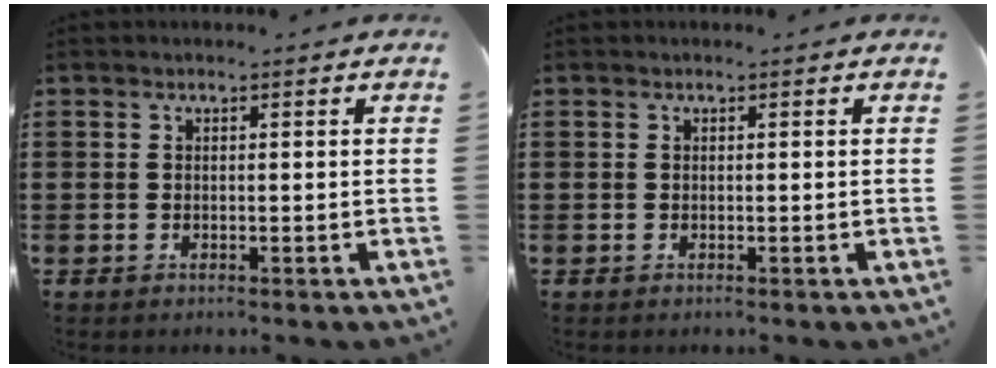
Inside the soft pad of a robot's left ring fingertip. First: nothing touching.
{"total": 0.0}